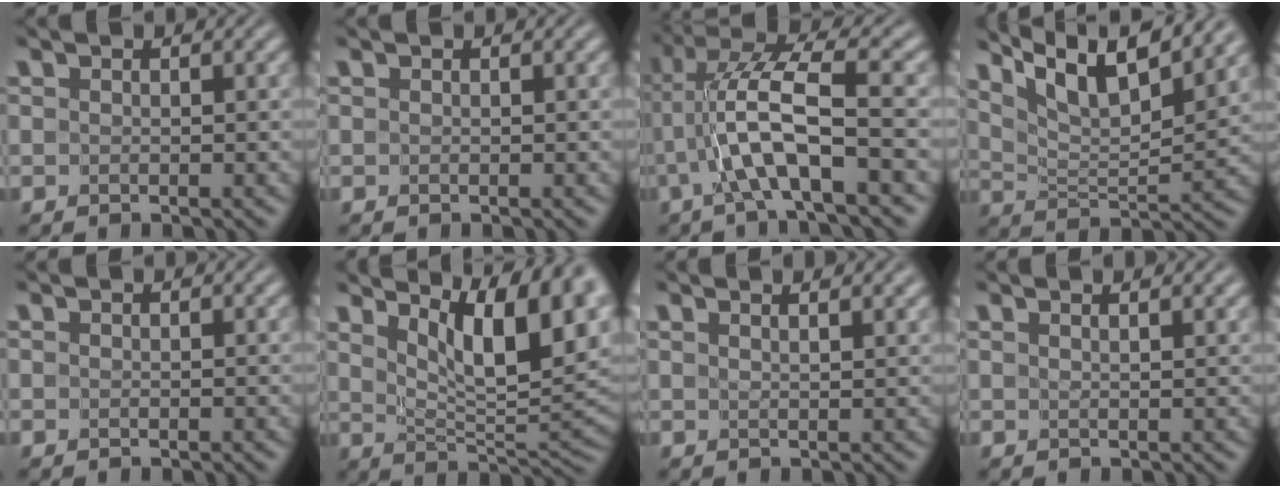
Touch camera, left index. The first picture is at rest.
{"total": 0.0}
{"total": 6.9, "force": [-1.7, 1.3, 6.5], "torque": [-0.132, 0.023, -0.036]}
{"total": 9.3, "force": [7.1, 2.1, 5.6], "torque": [-0.117, 0.007, 0.107]}
{"total": 0.0}
{"total": 11.3, "force": [5.7, 3.4, 9.1], "torque": [-0.116, 0.010, 0.088]}
{"total": 3.2, "force": [2.4, 1.0, 1.8], "torque": [-0.001, 0.022, 0.003]}
{"total": 2.4, "force": [1.9, 0.6, 1.3], "torque": [-0.003, 0.010, 0.003]}